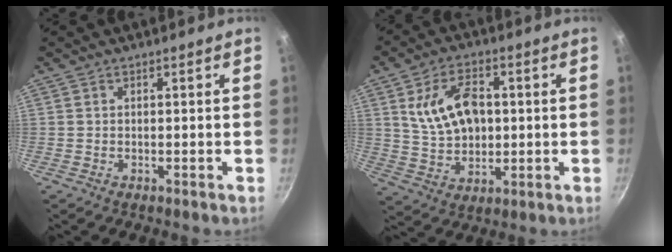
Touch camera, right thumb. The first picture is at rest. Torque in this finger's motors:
{"motor_torque": [1.33, 1.42, 0.57, -0.13, 0.10]}